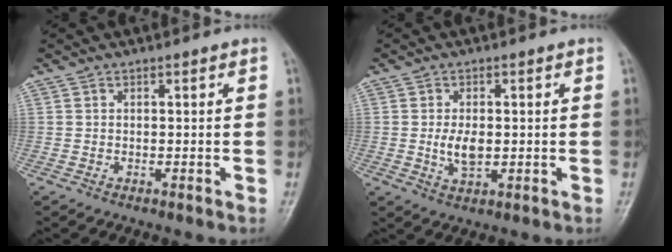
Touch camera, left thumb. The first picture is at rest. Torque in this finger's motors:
{"motor_torque": [-0.04, 0.34, 0.32, -0.07, 0.06]}